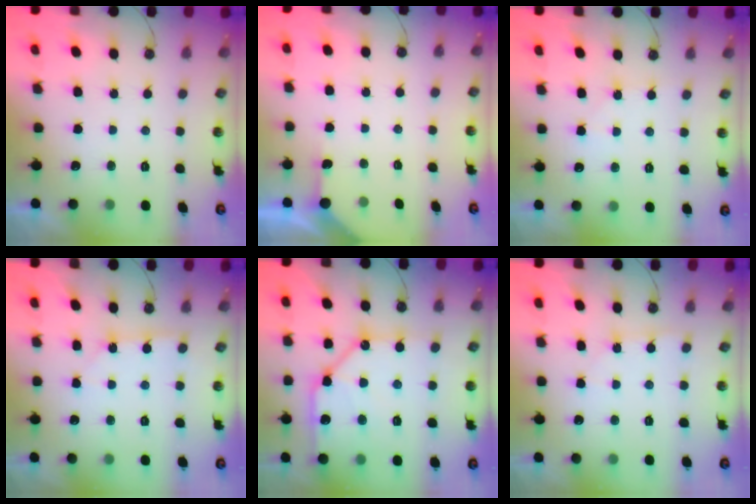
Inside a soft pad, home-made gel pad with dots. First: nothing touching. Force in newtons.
{"total": 2.4, "press": 2.4, "slide": 0.3}
{"total": 3.3, "press": 3.2, "slide": 0.5}
{"total": 3.4, "press": 3.4, "slide": 0.1}
{"total": 15.6, "press": 15.4, "slide": 2.3}
{"total": 2.8, "press": 2.8, "slide": 0.3}